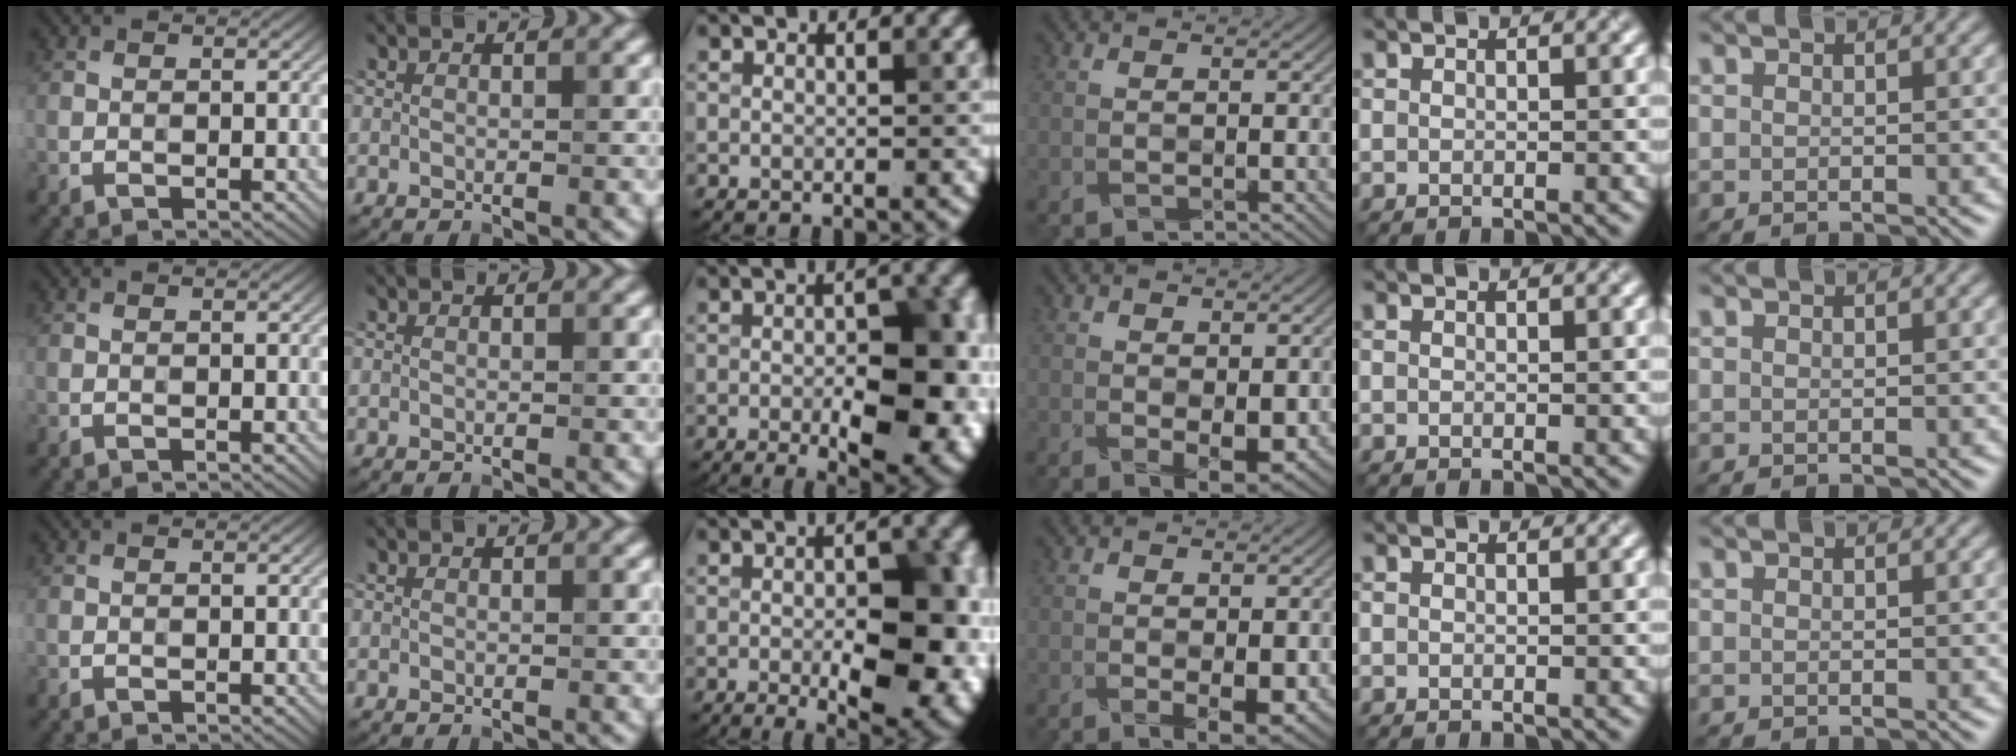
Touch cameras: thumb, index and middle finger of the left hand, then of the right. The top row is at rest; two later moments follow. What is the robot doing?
{"motion": "wrap", "object": "arm wrap"}